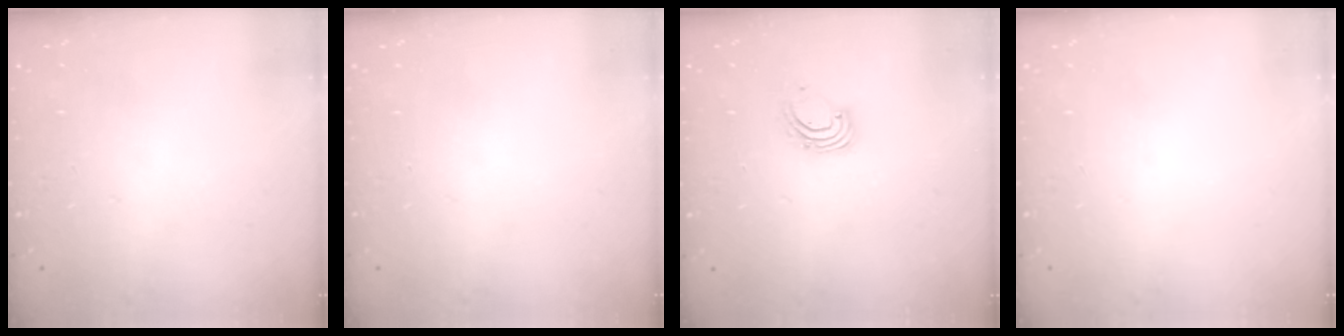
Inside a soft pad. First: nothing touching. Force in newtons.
{"total": 0.0}
{"total": 2.6, "press": 2.6, "slide": 0.2}
{"total": 0.0}